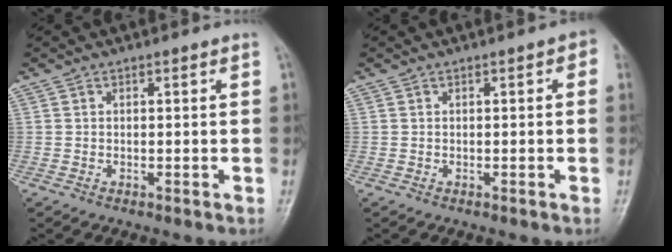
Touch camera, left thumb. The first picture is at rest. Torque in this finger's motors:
{"motor_torque": [0.75, 0.69, 0.34, -0.52, 0.00]}